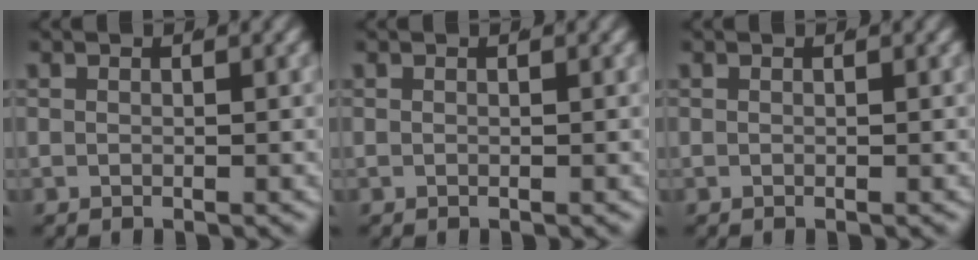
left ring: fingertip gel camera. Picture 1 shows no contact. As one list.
[{"total": 0.0}, {"total": 0.0}]